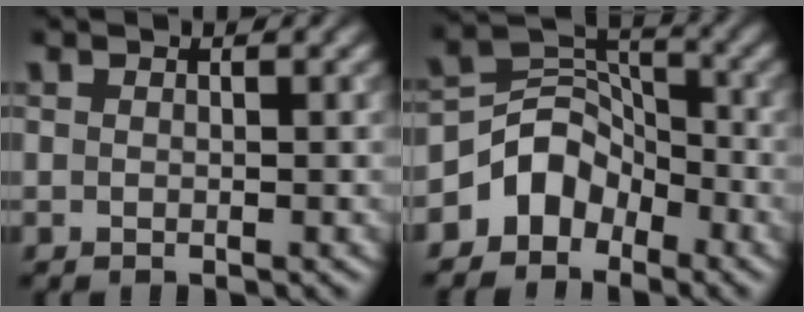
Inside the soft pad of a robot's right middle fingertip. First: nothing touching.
{"total": 4.6, "force": [-2.8, 3.4, 1.4], "torque": [-0.010, 0.012, -0.060]}